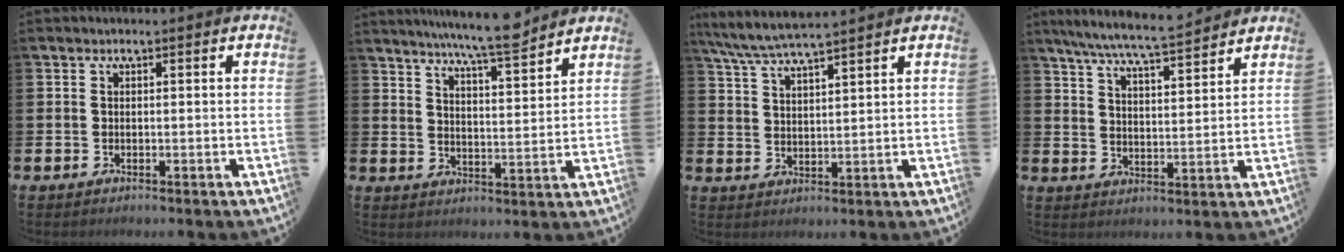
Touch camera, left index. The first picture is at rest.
{"total": 8.0, "force": [7.4, 0.1, 2.9], "torque": [-0.066, -0.042, 0.130]}
{"total": 6.0, "force": [5.6, 0.2, 2.0], "torque": [-0.058, -0.023, 0.101]}
{"total": 7.5, "force": [7.1, 0.2, 2.4], "torque": [-0.076, -0.040, 0.128]}